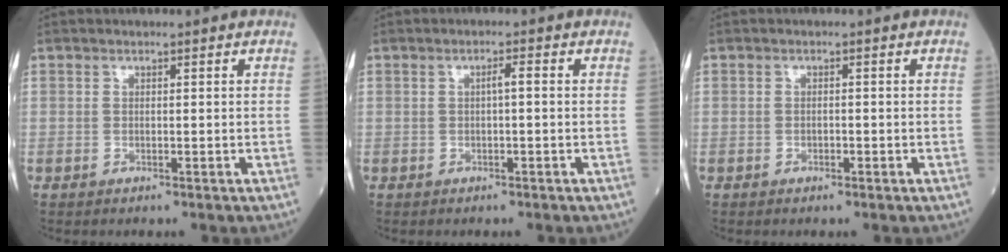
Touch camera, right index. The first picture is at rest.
{"total": 1.6, "force": [0.0, 0.1, 1.6], "torque": [-0.026, 0.005, 0.001]}
{"total": 0.9, "force": [-0.4, 0.5, 0.7], "torque": [-0.013, 0.001, -0.006]}